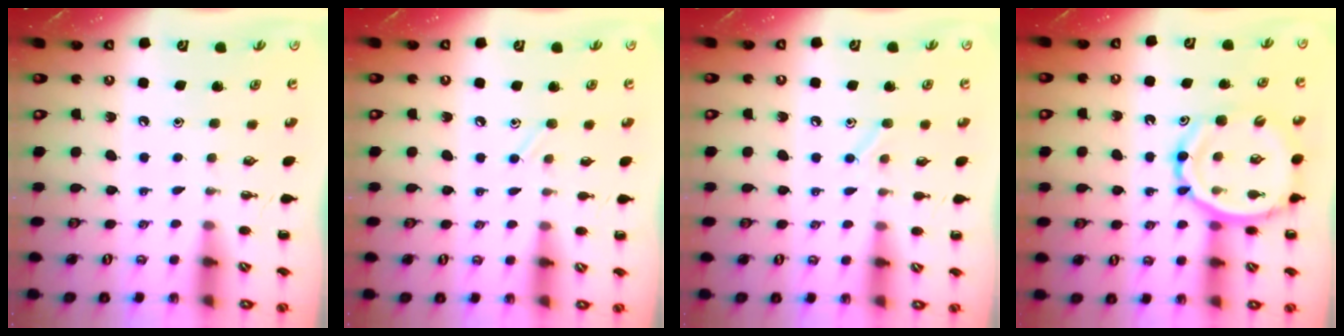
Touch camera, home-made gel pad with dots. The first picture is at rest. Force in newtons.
{"total": 4.7, "press": 4.5, "slide": 1.5}
{"total": 8.0, "press": 7.8, "slide": 1.8}
{"total": 13.6, "press": 13.2, "slide": 3.5}